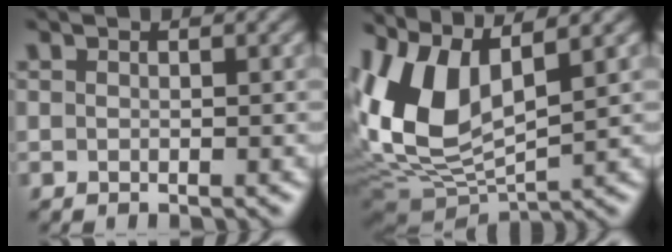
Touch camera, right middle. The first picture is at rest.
{"total": 9.7, "force": [1.9, 5.0, 8.1], "torque": [-0.183, 0.003, 0.033]}